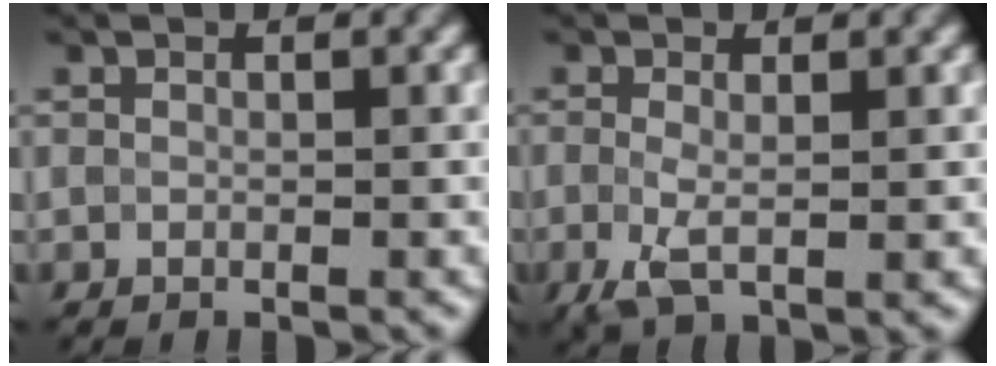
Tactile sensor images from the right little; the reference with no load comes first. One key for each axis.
{"total": 2.1, "fx": -0.6, "fy": 0.7, "fz": 1.9, "tx": -0.057, "ty": -0.004, "tz": -0.011}